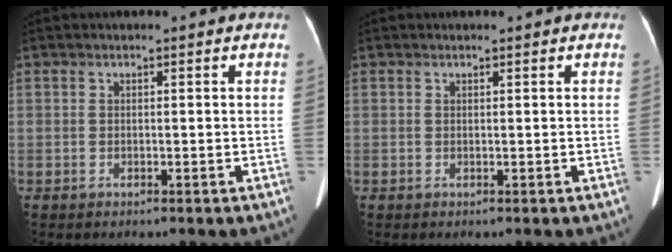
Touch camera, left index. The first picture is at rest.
{"total": 0.0}